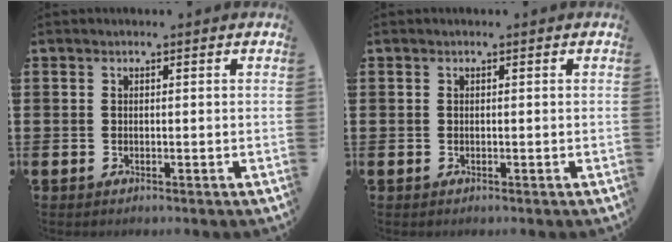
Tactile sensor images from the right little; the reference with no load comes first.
{"total": 0.0}